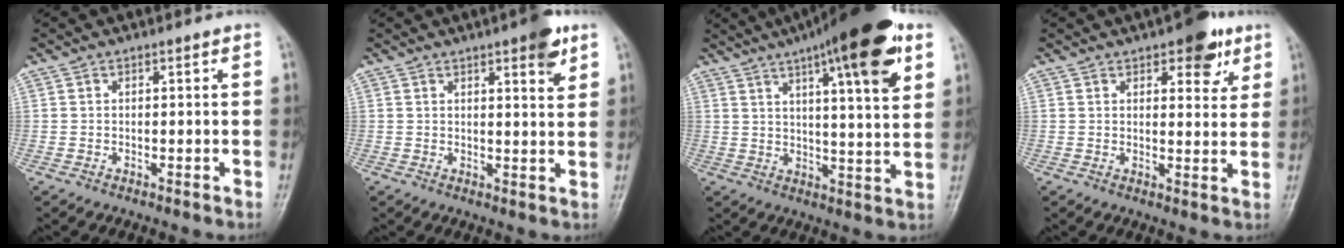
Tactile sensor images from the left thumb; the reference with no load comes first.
{"total": 5.6, "force": [3.3, 1.4, 4.3], "torque": [-0.048, -0.015, 0.038]}
{"total": 19.7, "force": [10.3, 4.3, 16.3], "torque": [-0.224, -0.022, 0.146]}
{"total": 8.1, "force": [4.5, 3.7, 5.6], "torque": [-0.042, -0.017, 0.054]}